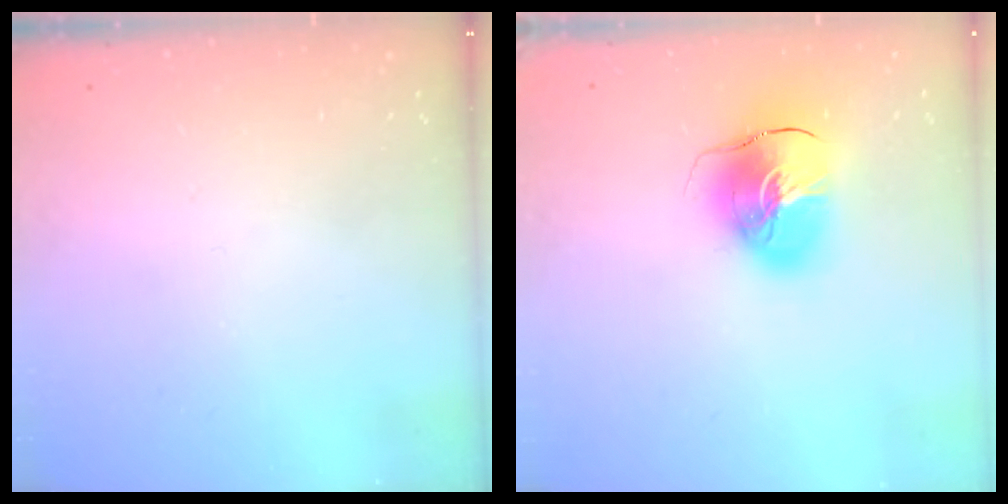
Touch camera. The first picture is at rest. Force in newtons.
{"total": 13.9, "press": 13.8, "slide": 2.1}